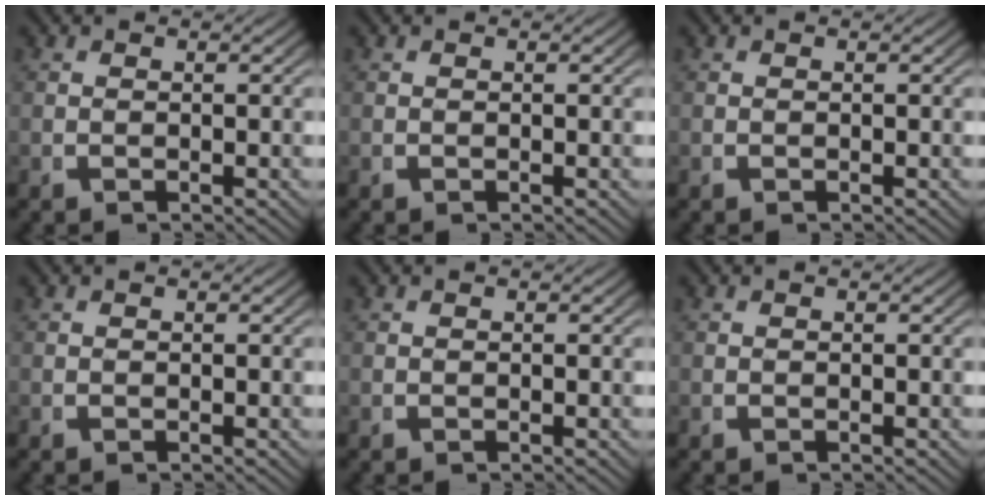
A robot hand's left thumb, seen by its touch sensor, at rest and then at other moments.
{"total": 0.0}
{"total": 0.0}
{"total": 0.0}
{"total": 0.0}
{"total": 0.0}